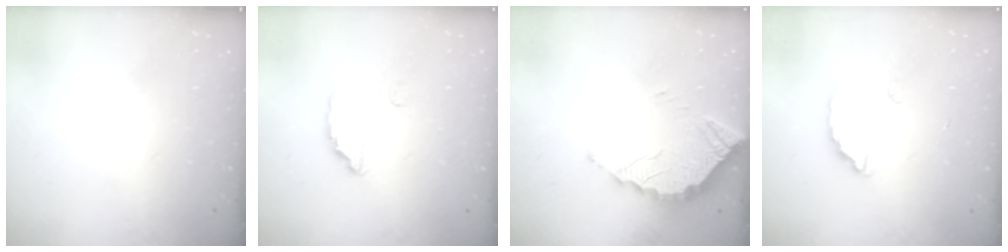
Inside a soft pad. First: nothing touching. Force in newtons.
{"total": 3.6, "press": 3.6, "slide": 0.3}
{"total": 3.9, "press": 3.9, "slide": 0.3}
{"total": 2.3, "press": 2.3, "slide": 0.2}